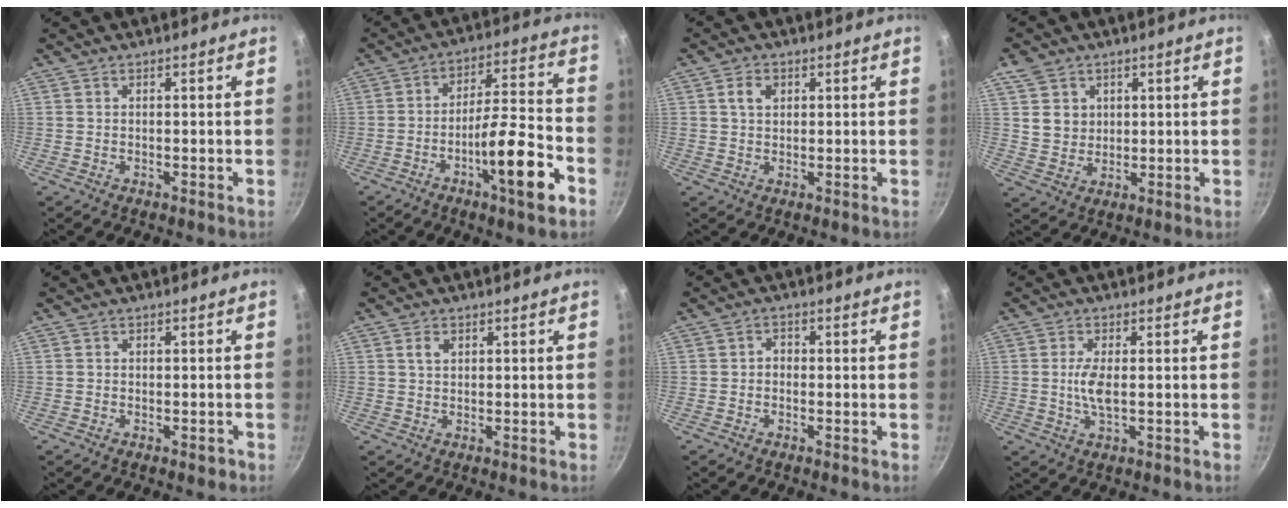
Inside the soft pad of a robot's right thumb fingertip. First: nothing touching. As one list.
[{"total": 14.1, "force": [-6.4, 2.7, 12.3], "torque": [-0.180, 0.046, -0.104]}, {"total": 3.4, "force": [1.1, 2.5, 2.0], "torque": [-0.025, 0.001, 0.018]}, {"total": 6.2, "force": [2.4, 5.2, 2.2], "torque": [-0.015, -0.008, 0.047]}, {"total": 1.3, "force": [-0.7, 0.8, 0.8], "torque": [-0.007, 0.009, -0.007]}, {"total": 2.2, "force": [0.8, 1.5, 1.4], "torque": [-0.018, 0.001, 0.015]}, {"total": 1.6, "force": [-0.4, 1.3, 0.9], "torque": [-0.009, 0.010, -0.009]}, {"total": 4.3, "force": [0.0, 1.5, 4.0], "torque": [-0.092, -0.002, -0.002]}]